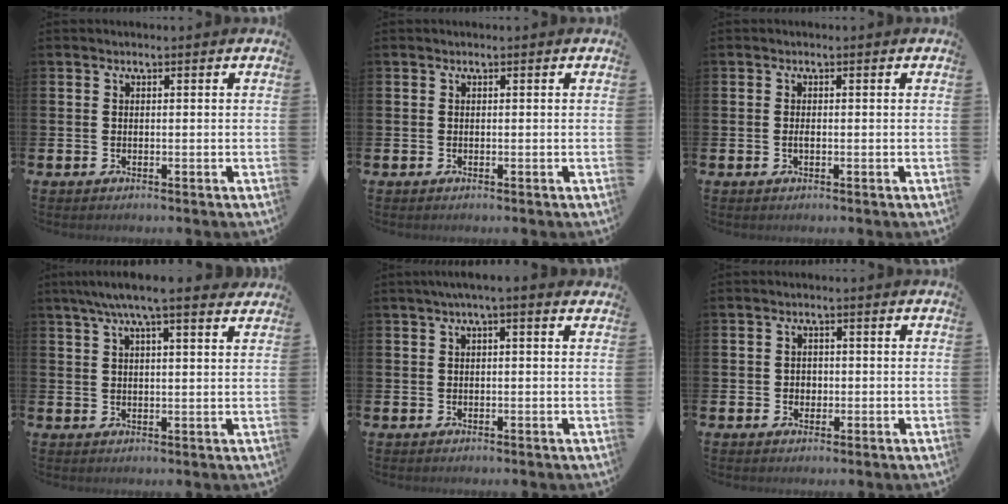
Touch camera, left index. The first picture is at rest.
{"total": 0.0}
{"total": 0.8, "force": [-0.1, 0.3, 0.7], "torque": [-0.009, -0.003, -0.004]}
{"total": 6.2, "force": [5.3, 0.6, 3.2], "torque": [-0.065, -0.013, 0.092]}
{"total": 1.7, "force": [0.9, 0.0, 1.4], "torque": [-0.023, 0.001, 0.014]}
{"total": 1.5, "force": [0.1, 1.5, 0.5], "torque": [0.001, 0.004, -0.004]}